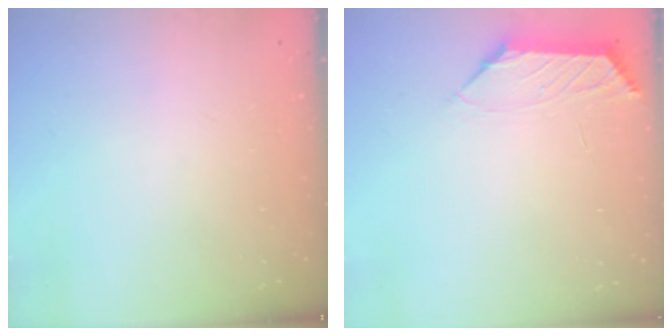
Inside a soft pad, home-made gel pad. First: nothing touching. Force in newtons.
{"total": 0.8, "press": 0.7, "slide": 0.4}